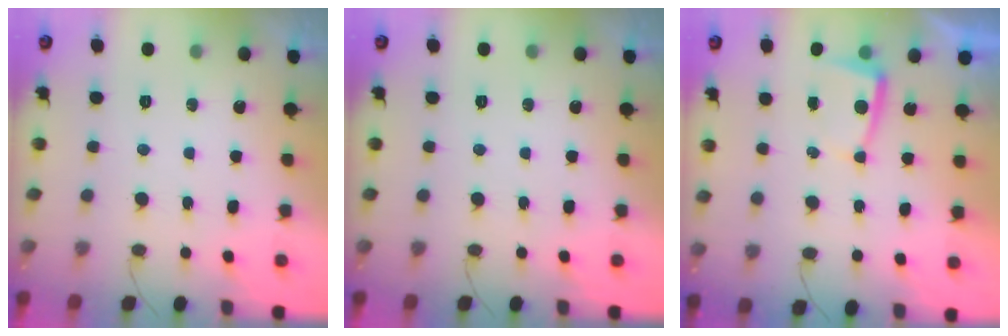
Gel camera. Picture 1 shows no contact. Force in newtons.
{"total": 0.0}
{"total": 2.9, "press": 2.9, "slide": 0.4}